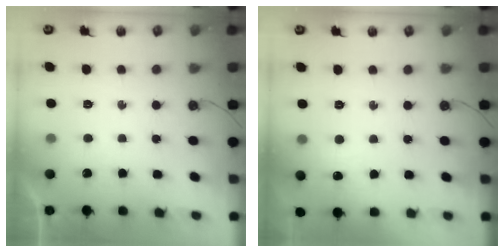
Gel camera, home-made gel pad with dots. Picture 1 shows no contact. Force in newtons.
{"total": 4.6, "press": 4.5, "slide": 0.7}